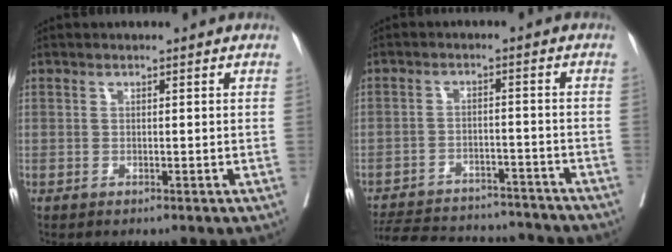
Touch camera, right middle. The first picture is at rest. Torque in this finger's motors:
{"motor_torque": [0.96, -1.18, 0.09, 0.09]}